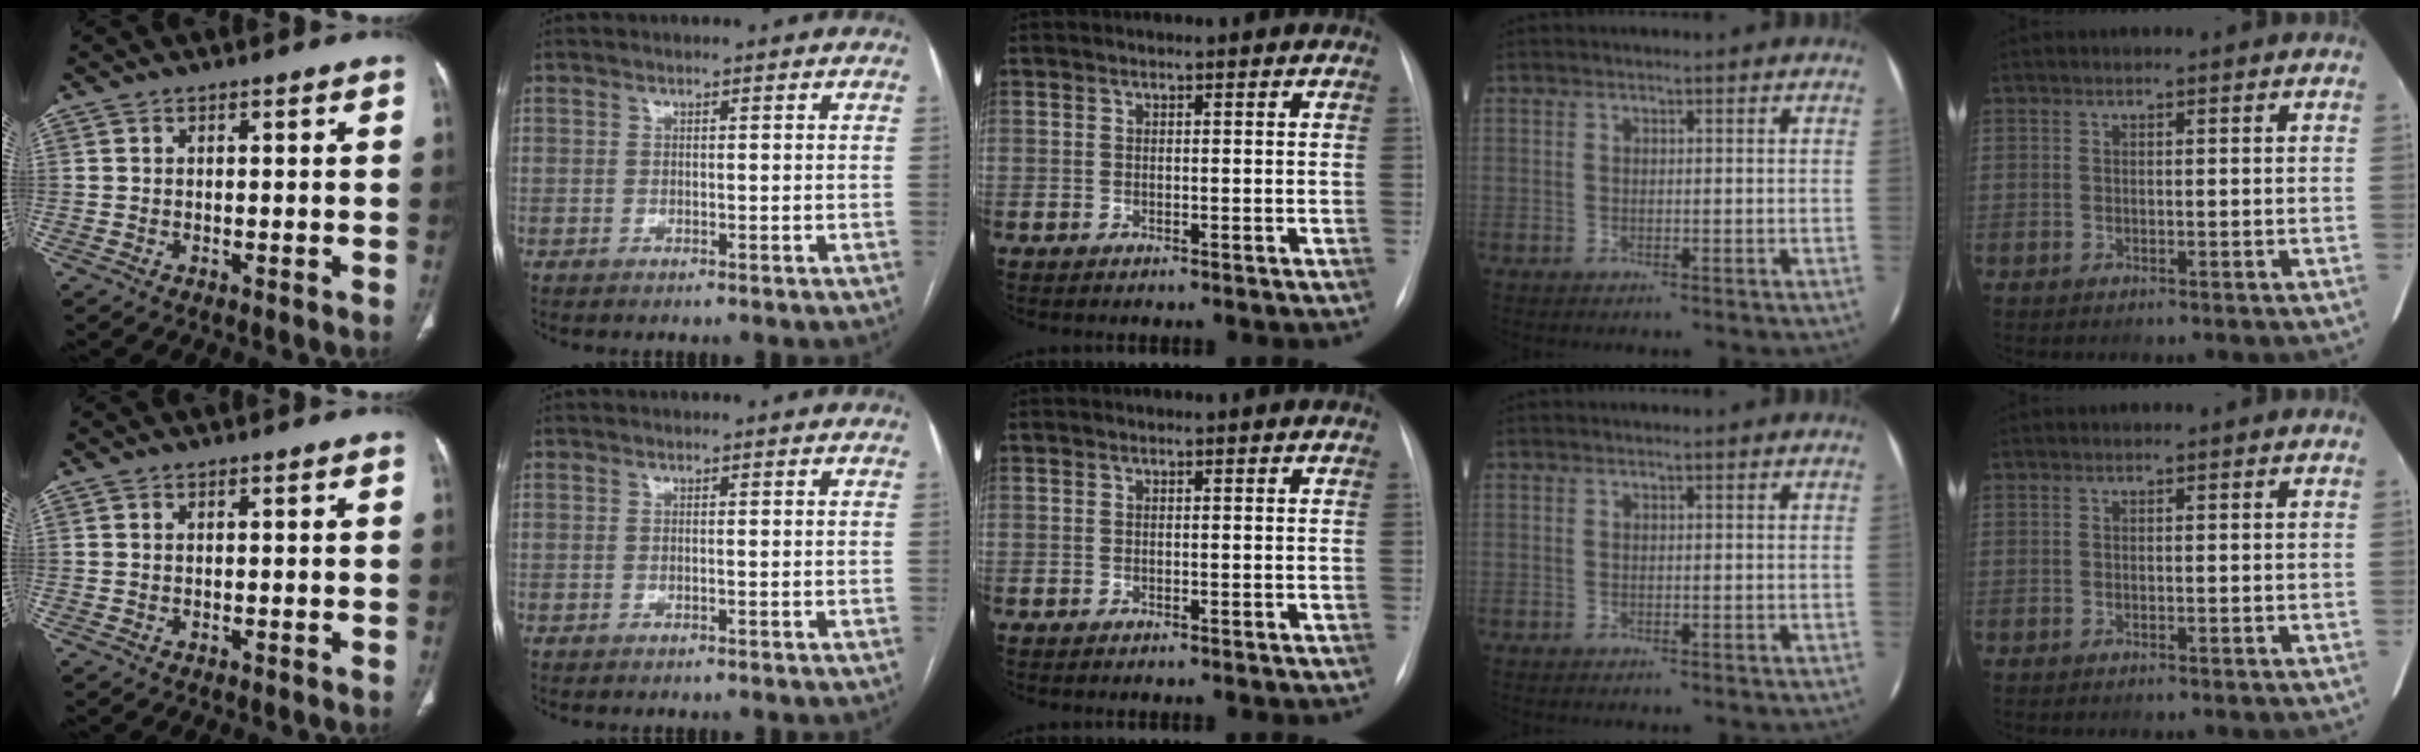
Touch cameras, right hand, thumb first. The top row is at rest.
{}